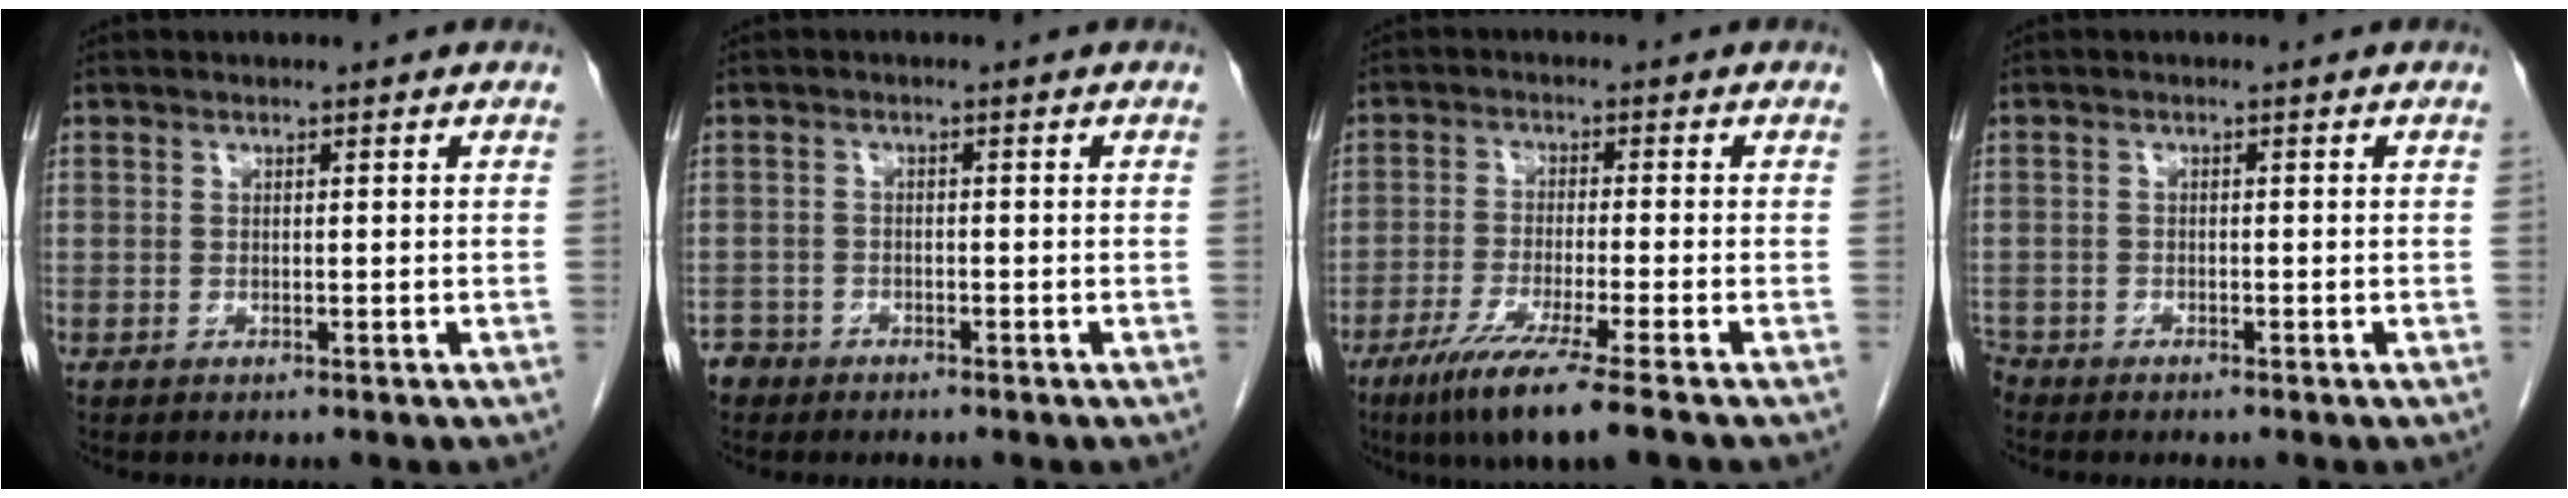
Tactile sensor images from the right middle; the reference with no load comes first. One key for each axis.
{"total": 2.3, "fx": -1.9, "fy": 1.3, "fz": -0.3, "tx": 0.003, "ty": 0.005, "tz": -0.036}
{"total": 9.5, "fx": -6.5, "fy": -1.0, "fz": 6.9, "tx": -0.120, "ty": -0.031, "tz": -0.113}
{"total": 1.9, "fx": -1.7, "fy": 0.7, "fz": 0.1, "tx": -0.001, "ty": -0.001, "tz": -0.030}